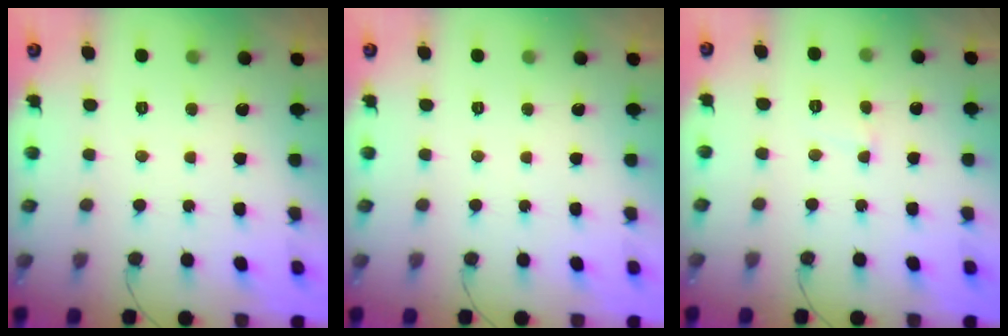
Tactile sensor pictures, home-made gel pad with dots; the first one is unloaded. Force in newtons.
{"total": 0.0}
{"total": 2.5, "press": 2.5, "slide": 0.2}